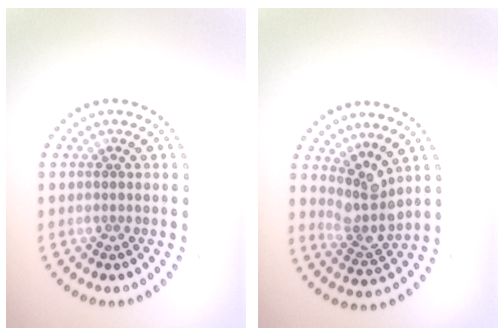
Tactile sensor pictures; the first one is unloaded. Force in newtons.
{"total": 3.4, "press": 2.4, "slide": 2.3}